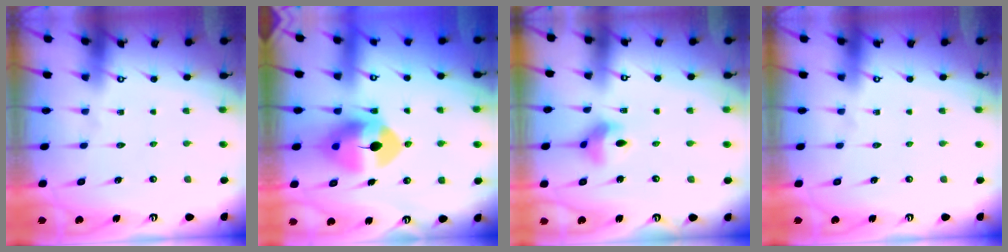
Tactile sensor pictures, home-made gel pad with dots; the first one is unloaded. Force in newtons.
{"total": 12.0, "press": 11.8, "slide": 2.0}
{"total": 7.6, "press": 7.6, "slide": 0.5}
{"total": 0.0}